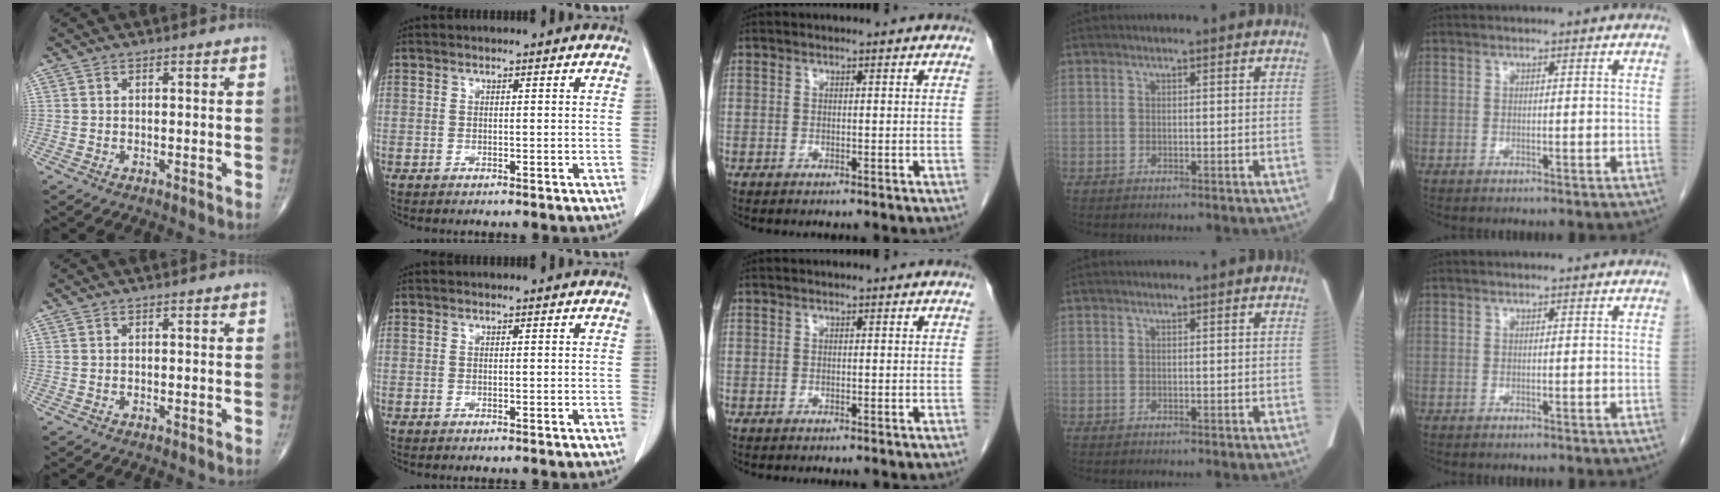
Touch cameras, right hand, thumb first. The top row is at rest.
{}